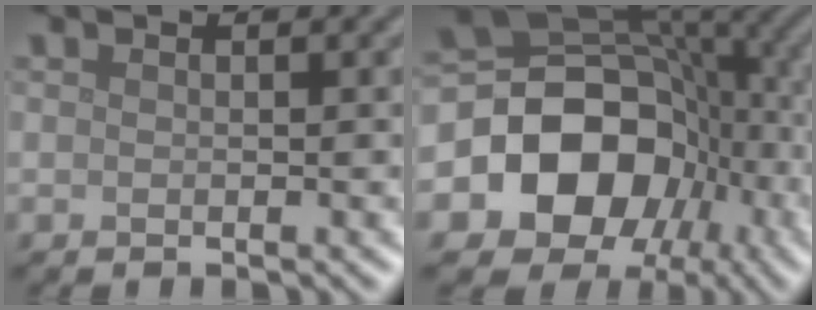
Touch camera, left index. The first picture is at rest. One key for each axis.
{"total": 14.0, "fx": -3.5, "fy": 11.3, "fz": 7.5, "tx": -0.130, "ty": -0.002, "tz": -0.076}